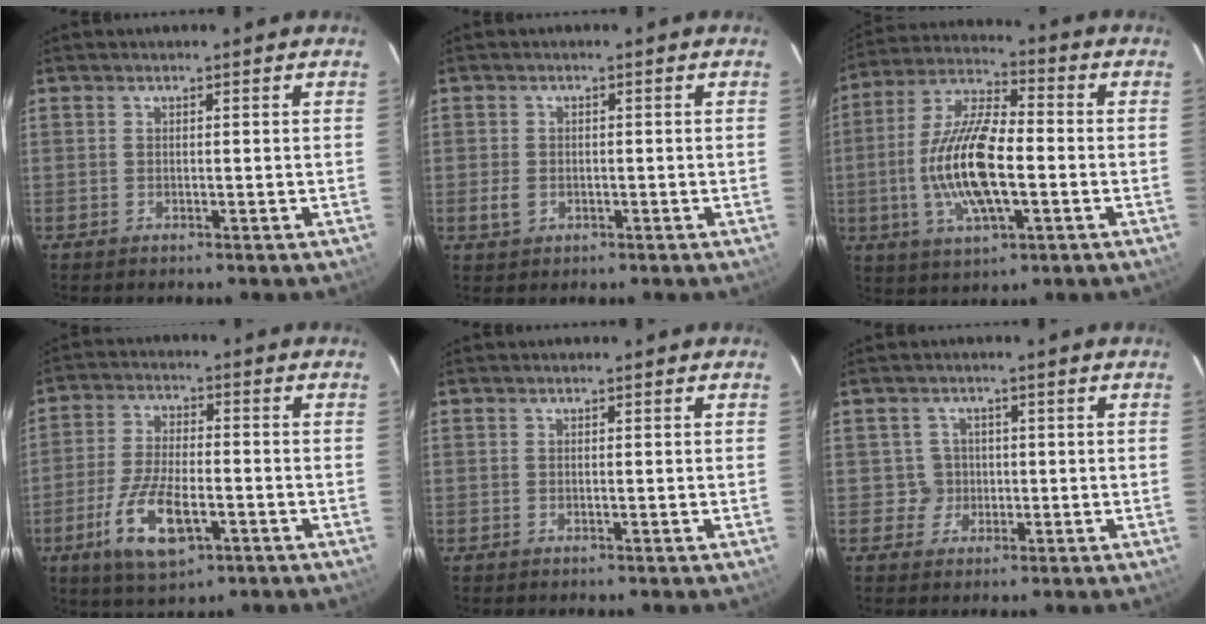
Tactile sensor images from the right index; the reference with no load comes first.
{"total": 2.7, "force": [-0.7, 2.3, 1.3], "torque": [-0.028, 0.001, -0.011]}
{"total": 15.7, "force": [-2.9, 5.7, 14.4], "torque": [-0.296, 0.002, -0.056]}
{"total": 11.4, "force": [-4.9, 4.5, 9.3], "torque": [-0.201, -0.013, -0.087]}
{"total": 0.0}
{"total": 3.1, "force": [-0.2, 3.1, -0.3], "torque": [0.013, 0.017, 0.001]}